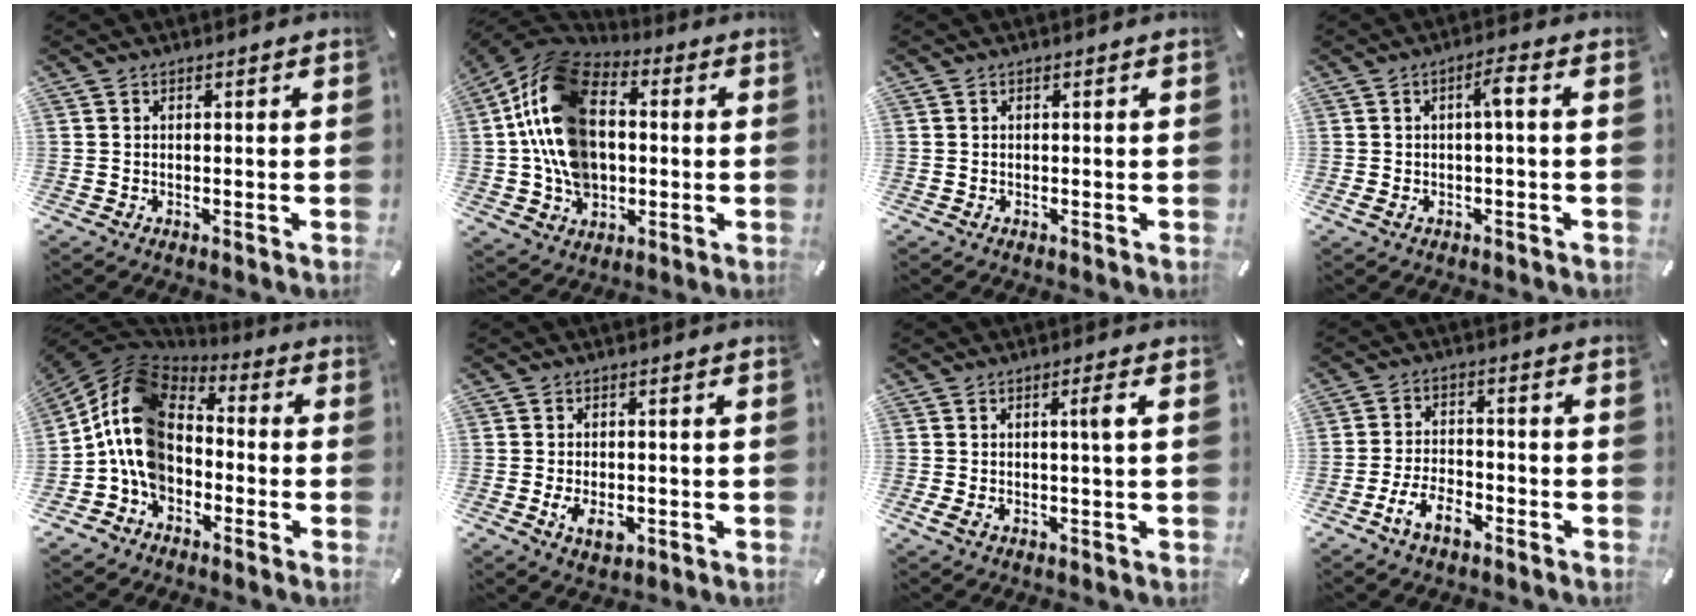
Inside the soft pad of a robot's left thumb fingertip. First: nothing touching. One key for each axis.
{"total": 19.0, "fx": -0.1, "fy": 14.3, "fz": 12.5, "tx": -0.278, "ty": 0.012, "tz": -0.007}
{"total": 0.0}
{"total": 4.6, "fx": 0.1, "fy": 0.8, "fz": 4.6, "tx": -0.086, "ty": 0.009, "tz": -0.002}
{"total": 13.4, "fx": -2.4, "fy": 10.5, "fz": 8.0, "tx": -0.192, "ty": 0.007, "tz": -0.047}
{"total": 4.6, "fx": -1.3, "fy": 2.7, "fz": 3.5, "tx": -0.078, "ty": -0.007, "tz": -0.029}
{"total": 4.3, "fx": 0.3, "fy": 0.3, "fz": 4.3, "tx": -0.080, "ty": -0.001, "tz": 0.001}
{"total": 7.3, "fx": -4.2, "fy": 3.8, "fz": 4.6, "tx": -0.103, "ty": 0.014, "tz": -0.081}